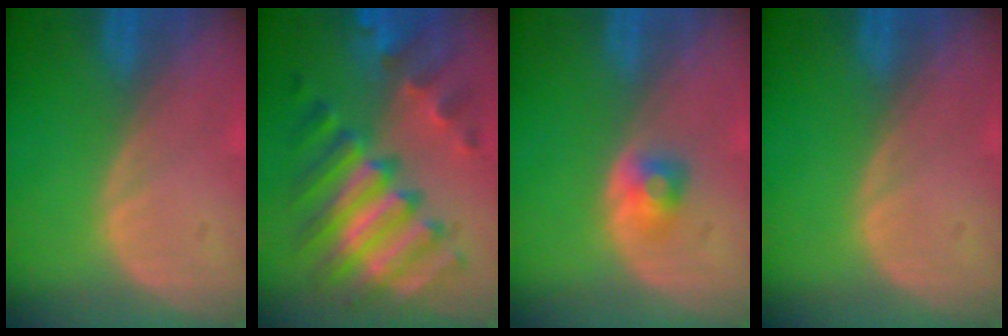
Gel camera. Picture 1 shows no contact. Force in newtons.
{"total": 11.4, "press": 11.3, "slide": 1.3}
{"total": 2.6, "press": 2.4, "slide": 1.2}
{"total": 0.0}